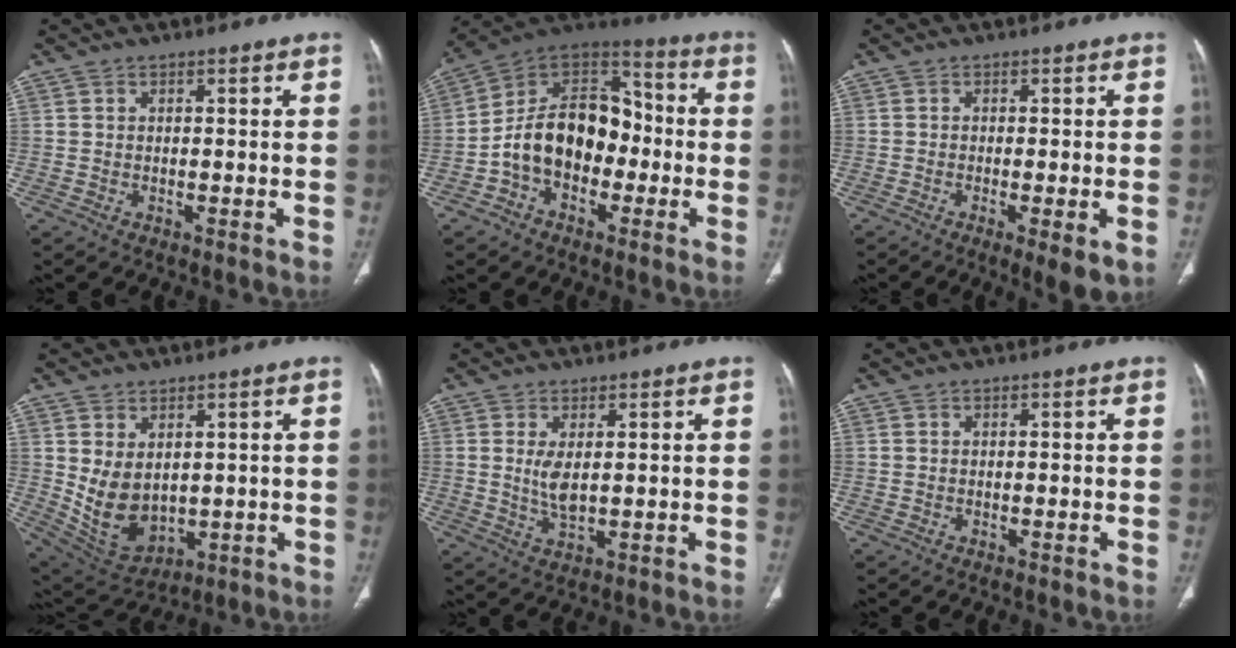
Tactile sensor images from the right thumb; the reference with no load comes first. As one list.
[{"total": 16.7, "force": [-3.3, 11.6, 11.5], "torque": [-0.161, 0.056, -0.065]}, {"total": 5.3, "force": [-1.8, 1.1, 4.8], "torque": [-0.077, -0.015, -0.028]}, {"total": 10.1, "force": [1.0, 7.0, 7.2], "torque": [-0.117, -0.013, 0.053]}, {"total": 4.3, "force": [0.8, 1.8, 3.8], "torque": [-0.077, -0.015, 0.027]}, {"total": 0.0}]